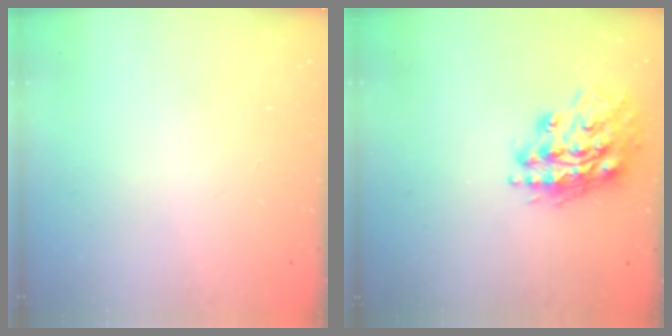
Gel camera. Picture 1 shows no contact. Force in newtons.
{"total": 18.0, "press": 17.8, "slide": 2.5}